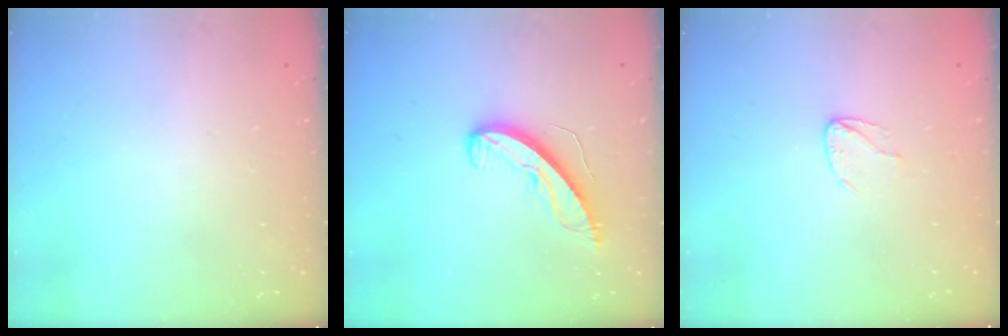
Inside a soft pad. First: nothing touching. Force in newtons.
{"total": 10.4, "press": 10.4, "slide": 0.6}
{"total": 4.5, "press": 4.5, "slide": 0.4}